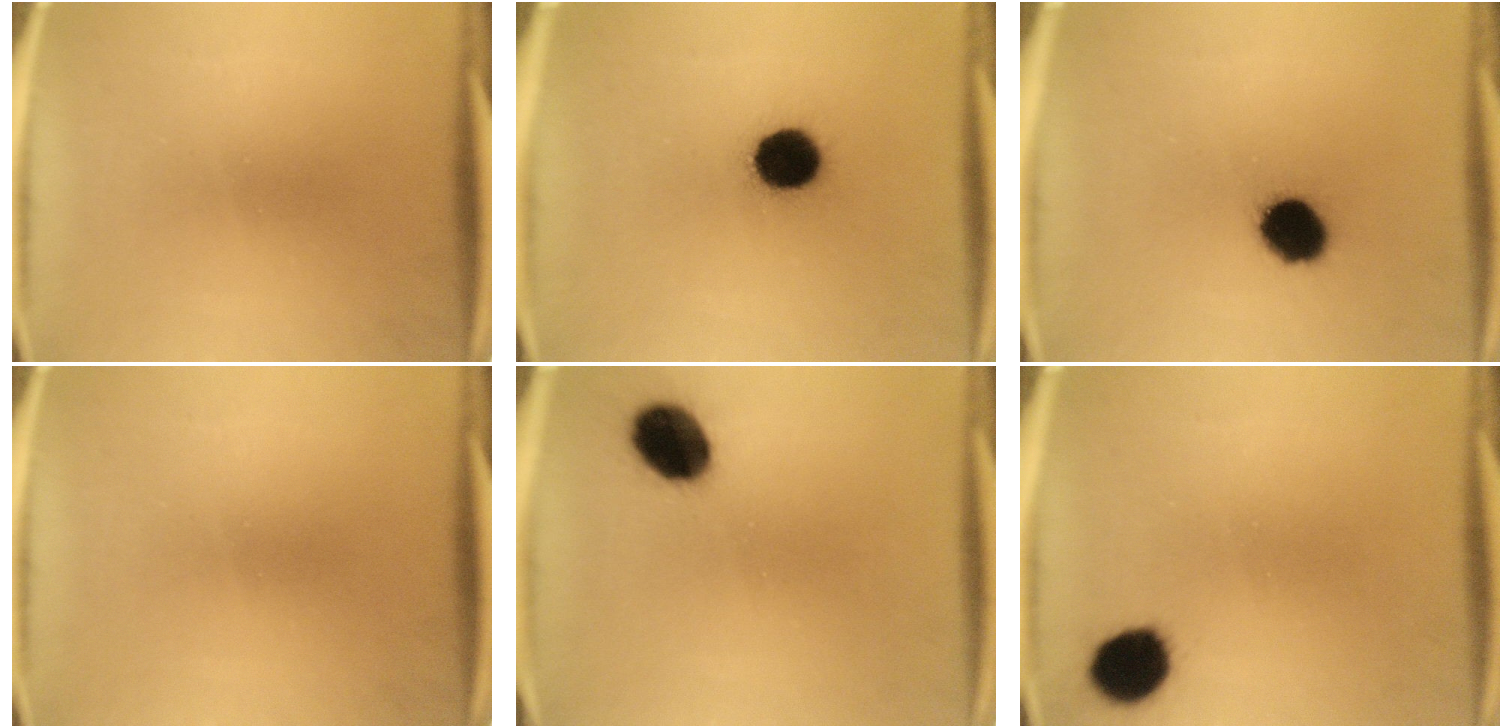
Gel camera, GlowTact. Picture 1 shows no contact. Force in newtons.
{"total": 11.1}
{"total": 10.0}
{"total": 0.0}
{"total": 10.2}
{"total": 8.4}